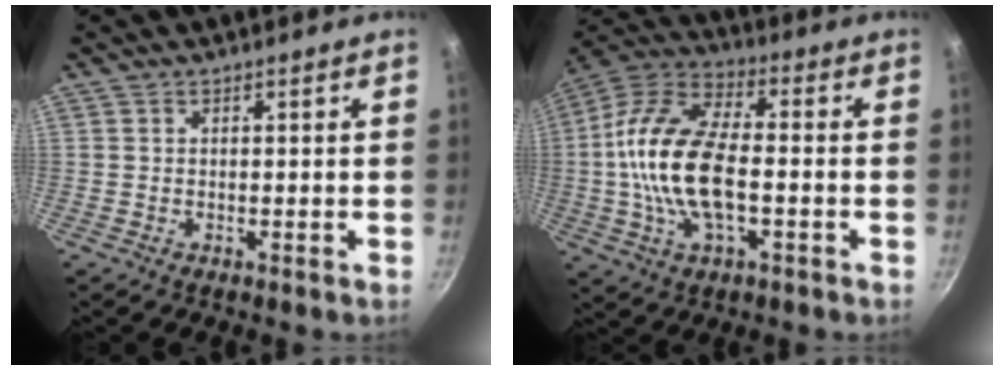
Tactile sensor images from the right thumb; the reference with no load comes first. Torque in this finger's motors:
{"motor_torque": [0.09, 1.21, 2.03, -0.75, 0.66]}